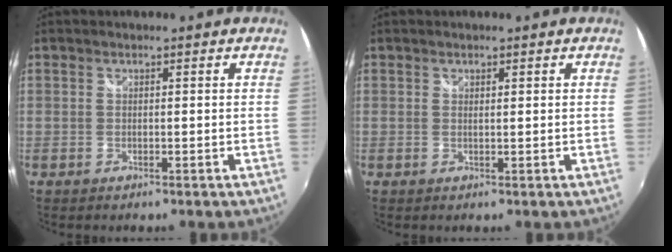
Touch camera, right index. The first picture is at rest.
{"total": 0.6, "force": [0.5, 0.1, 0.3], "torque": [-0.003, -0.001, 0.009]}